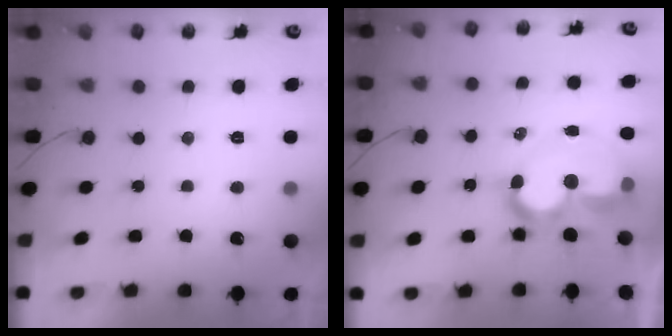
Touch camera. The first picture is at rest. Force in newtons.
{"total": 10.0, "press": 10.0, "slide": 0.8}